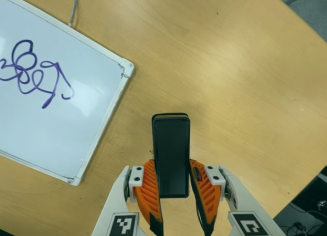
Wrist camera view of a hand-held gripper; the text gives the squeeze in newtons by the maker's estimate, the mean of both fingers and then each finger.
{"total": 5.7, "left": 4.4, "right": 7.0}